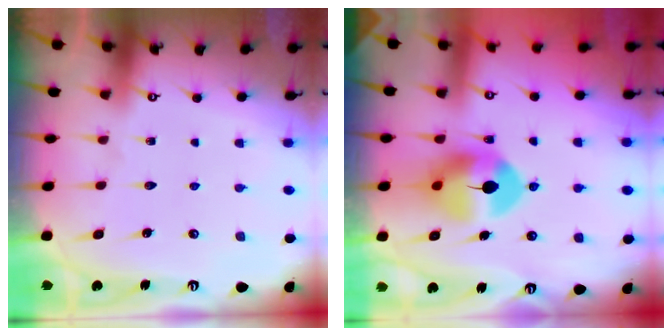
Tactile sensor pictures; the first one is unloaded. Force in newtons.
{"total": 9.8, "press": 9.8, "slide": 1.0}